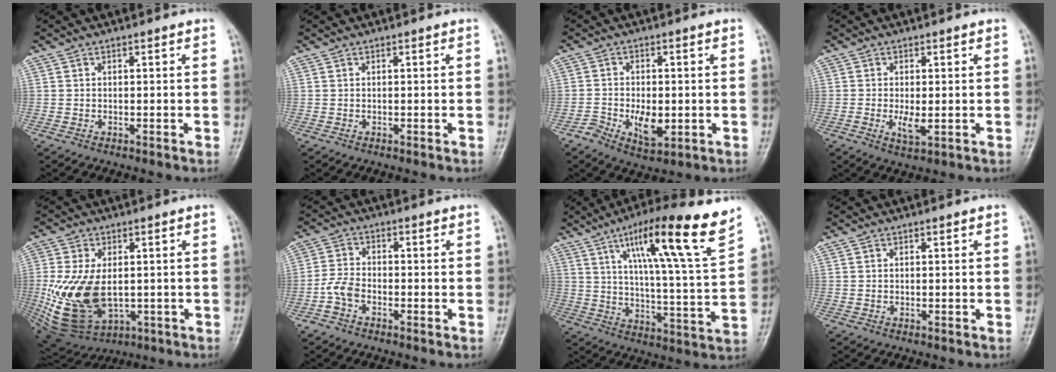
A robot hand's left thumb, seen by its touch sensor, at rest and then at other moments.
{"total": 0.0}
{"total": 6.5, "force": [-1.9, 3.7, 5.0], "torque": [-0.080, 0.005, -0.027]}
{"total": 3.2, "force": [-0.4, 1.3, 2.9], "torque": [-0.053, -0.009, -0.006]}
{"total": 16.3, "force": [-1.4, 10.2, 12.7], "torque": [-0.246, -0.015, 0.001]}
{"total": 4.1, "force": [-2.2, 2.5, 2.5], "torque": [-0.052, 0.013, -0.049]}
{"total": 19.8, "force": [11.6, 1.6, 16.0], "torque": [-0.233, -0.046, 0.179]}
{"total": 0.0}